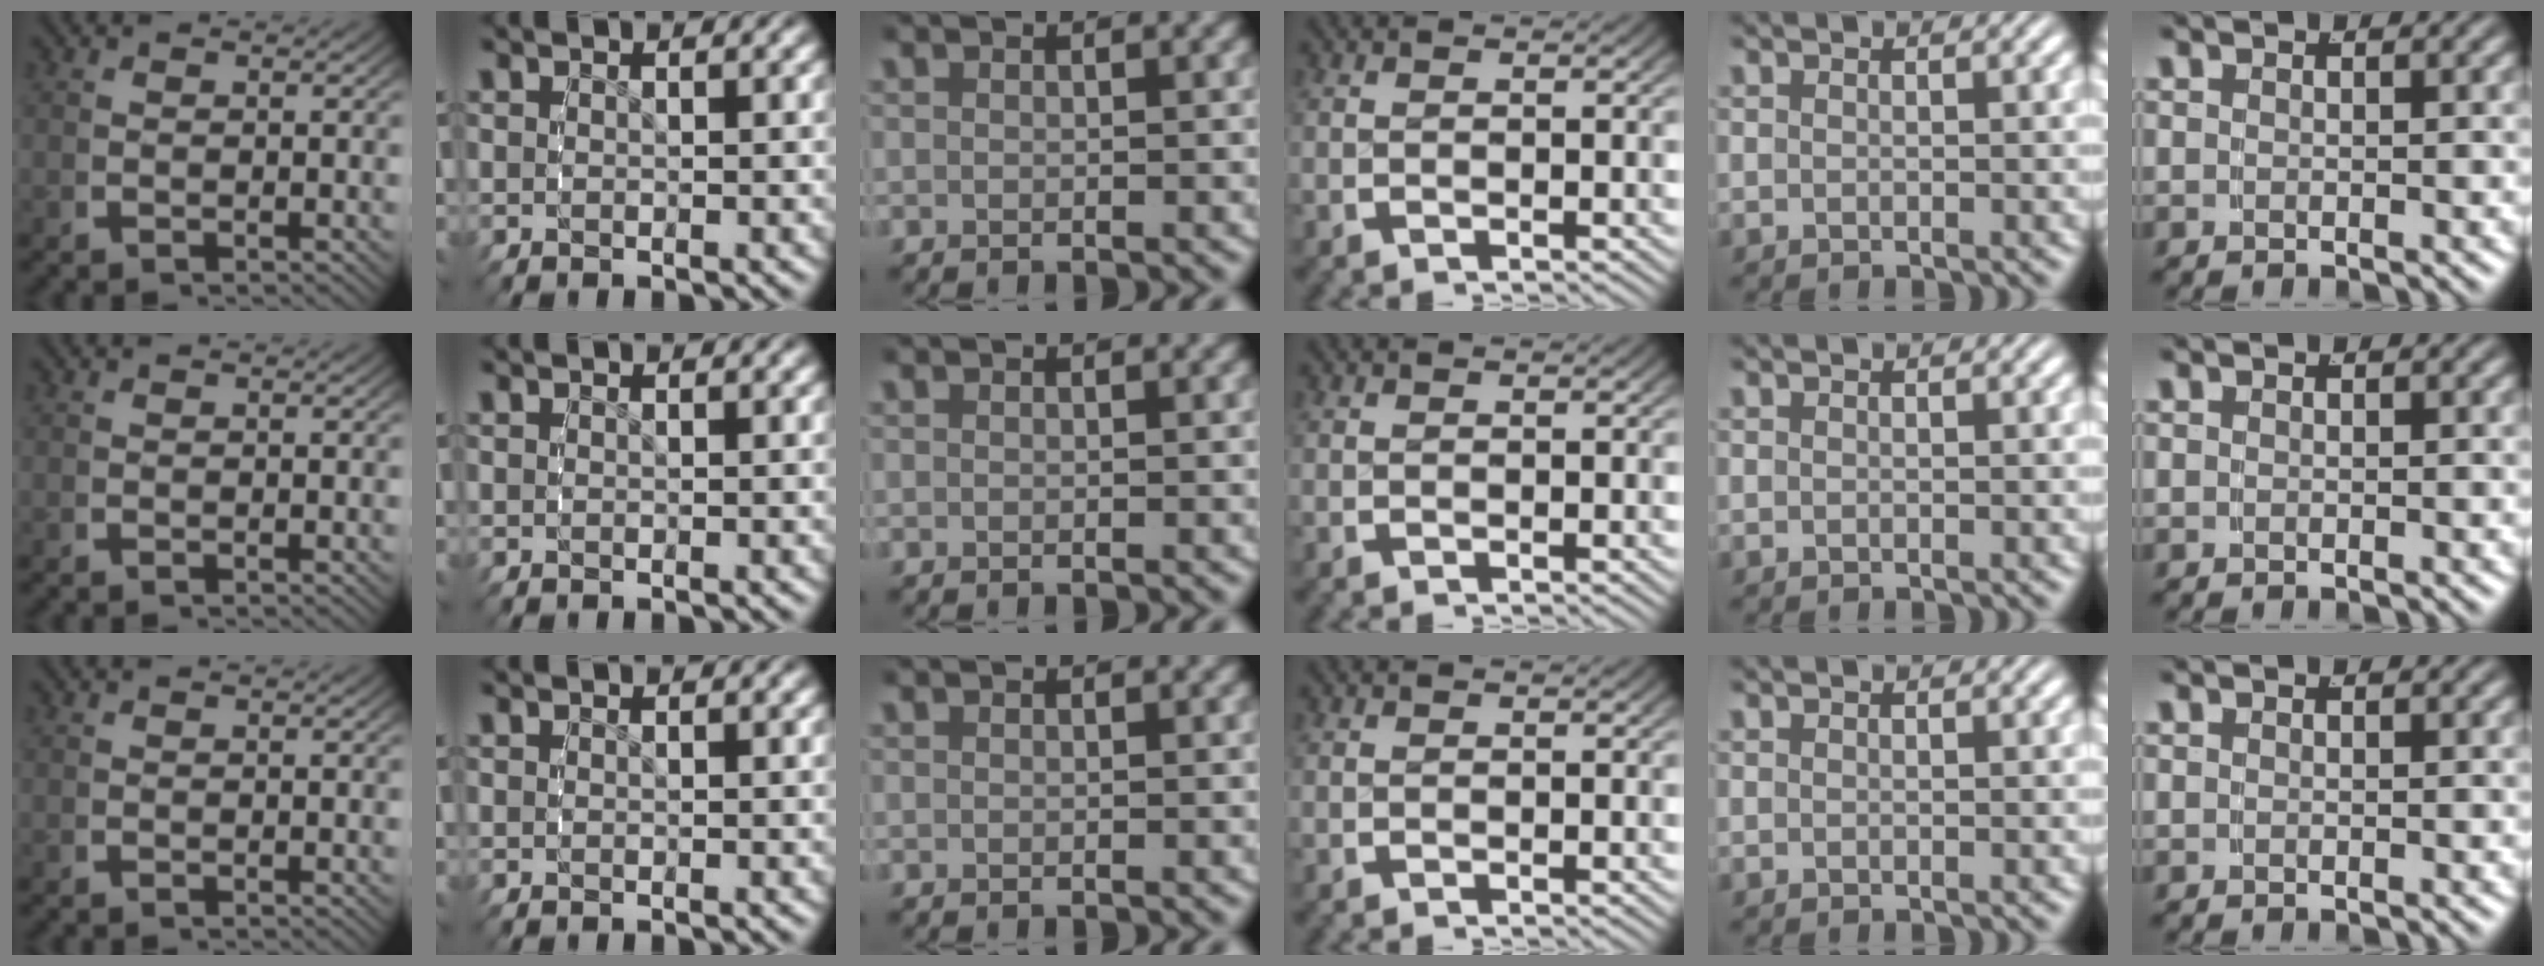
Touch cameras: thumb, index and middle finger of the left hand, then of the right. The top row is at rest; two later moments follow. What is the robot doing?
{"motion": "reach", "object": "shoes"}